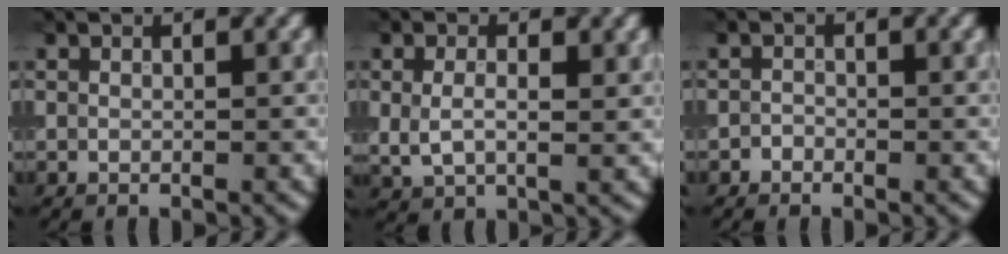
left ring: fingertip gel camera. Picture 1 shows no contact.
{"total": 3.2, "force": [0.5, 1.9, 2.6], "torque": [-0.059, -0.006, 0.014]}
{"total": 0.7, "force": [-0.5, 0.5, 0.1], "torque": [0.001, -0.001, -0.011]}